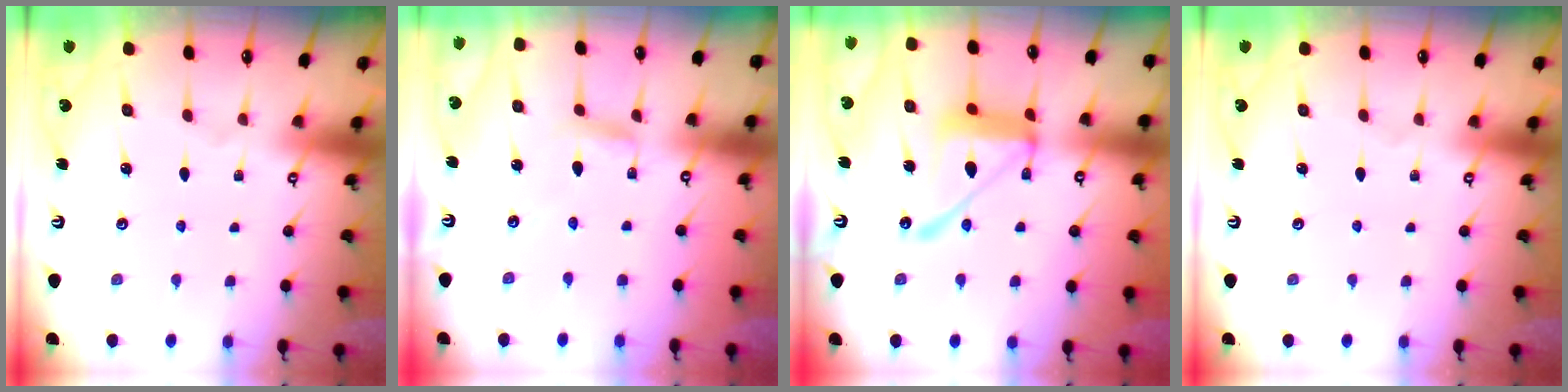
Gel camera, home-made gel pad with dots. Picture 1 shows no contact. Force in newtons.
{"total": 2.9, "press": 2.9, "slide": 0.2}
{"total": 18.8, "press": 18.8, "slide": 1.7}
{"total": 0.0}